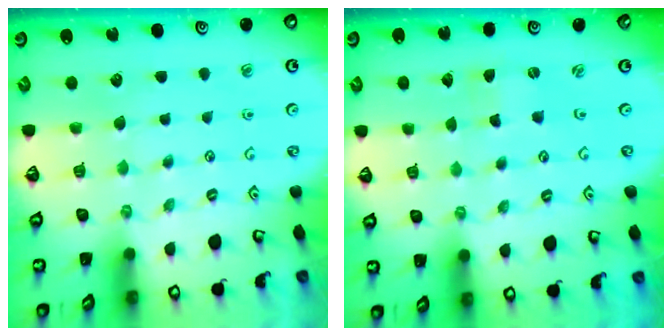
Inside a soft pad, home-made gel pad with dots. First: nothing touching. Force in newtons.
{"total": 0.0}